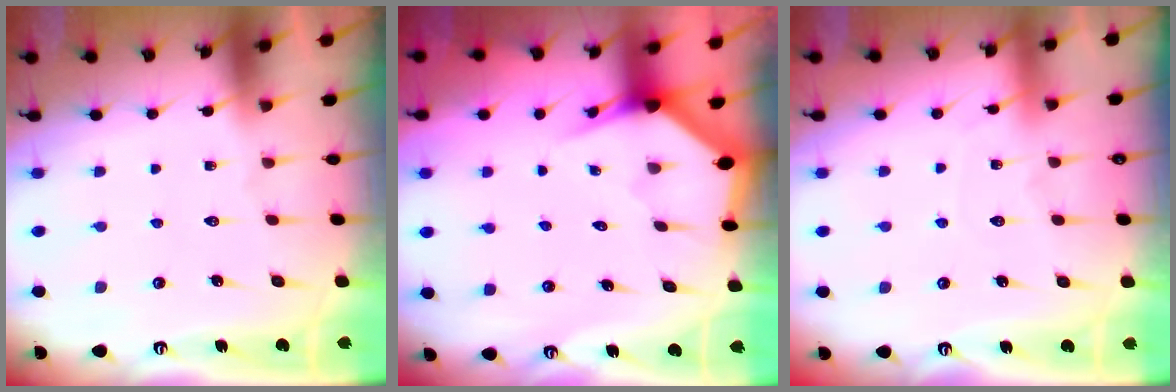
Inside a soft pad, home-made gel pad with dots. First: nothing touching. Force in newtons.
{"total": 2.6, "press": 2.6, "slide": 0.1}
{"total": 3.1, "press": 3.1, "slide": 0.4}